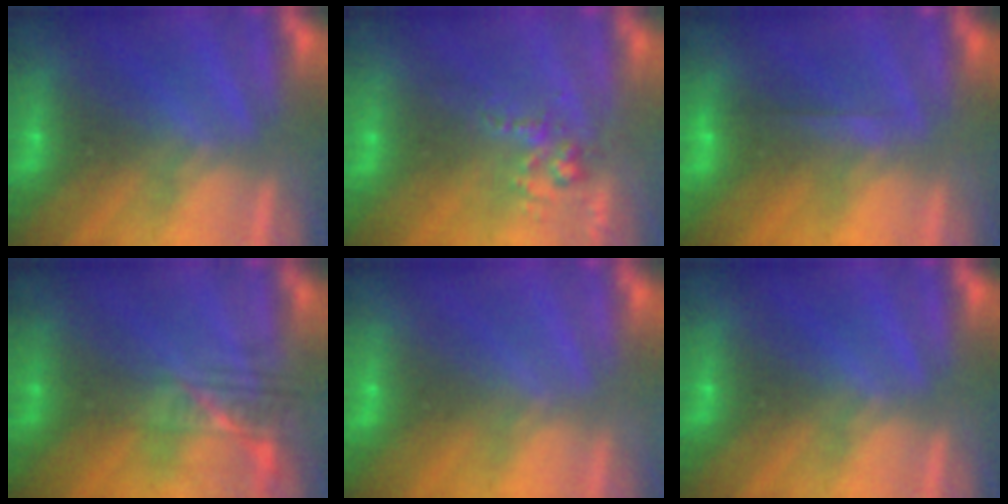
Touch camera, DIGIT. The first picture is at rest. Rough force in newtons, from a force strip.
{"total": 2.6}
{"total": 2.6}
{"total": 2.3}
{"total": 2.4}
{"total": 0.0}